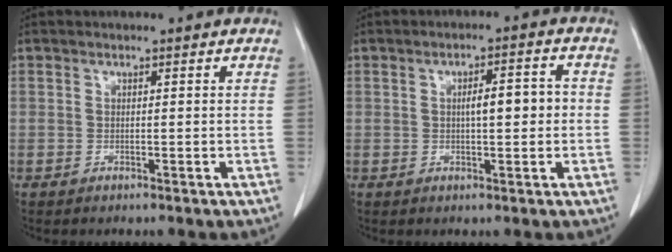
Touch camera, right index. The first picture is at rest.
{"total": 4.7, "force": [0.1, 1.2, 4.6], "torque": [-0.072, 0.014, 0.003]}